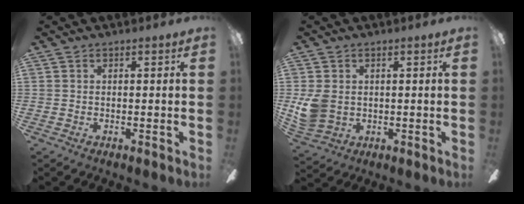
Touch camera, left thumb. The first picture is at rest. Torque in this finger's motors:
{"motor_torque": [0.52, 1.05, 0.19, -0.37, 0.08]}